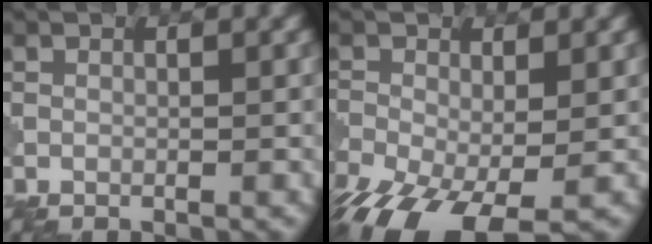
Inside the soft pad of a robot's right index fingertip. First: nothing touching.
{"total": 9.8, "force": [-6.1, 3.6, 6.7], "torque": [-0.150, -0.059, -0.092]}